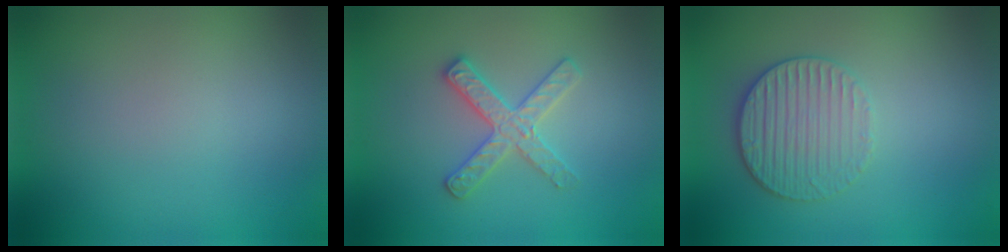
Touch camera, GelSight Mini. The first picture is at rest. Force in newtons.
{"total": 2.8, "press": 2.8, "slide": 0.3}
{"total": 3.4, "press": 3.2, "slide": 1.1}